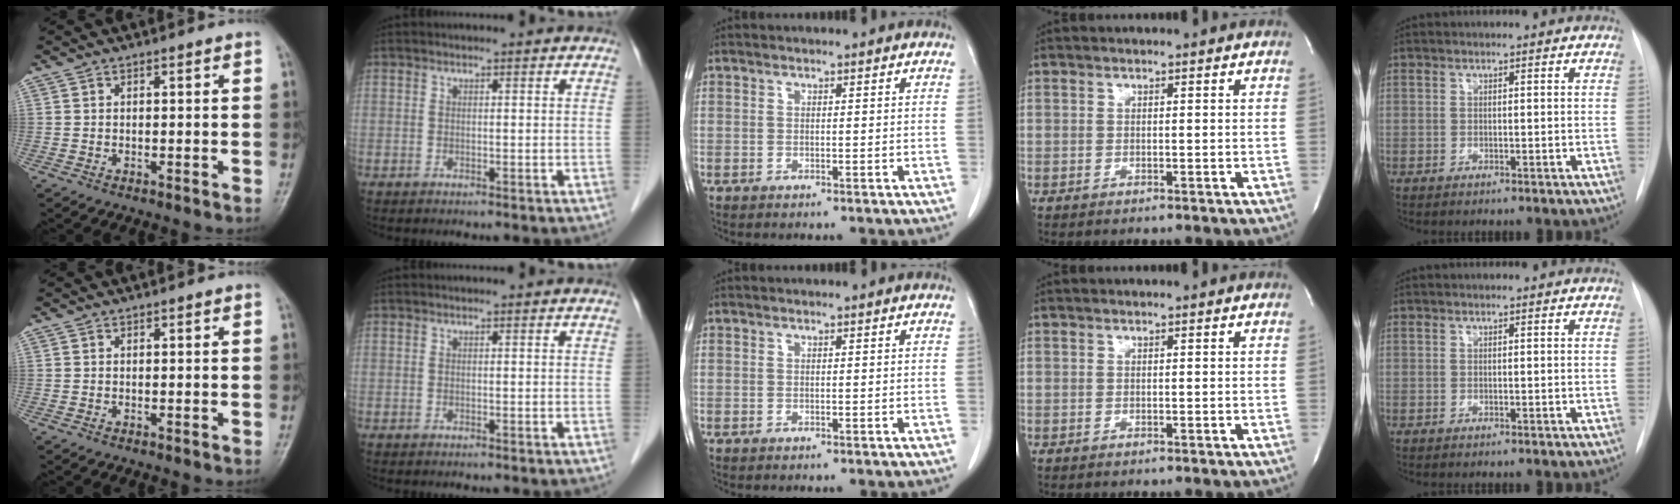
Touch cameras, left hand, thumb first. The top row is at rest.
{}